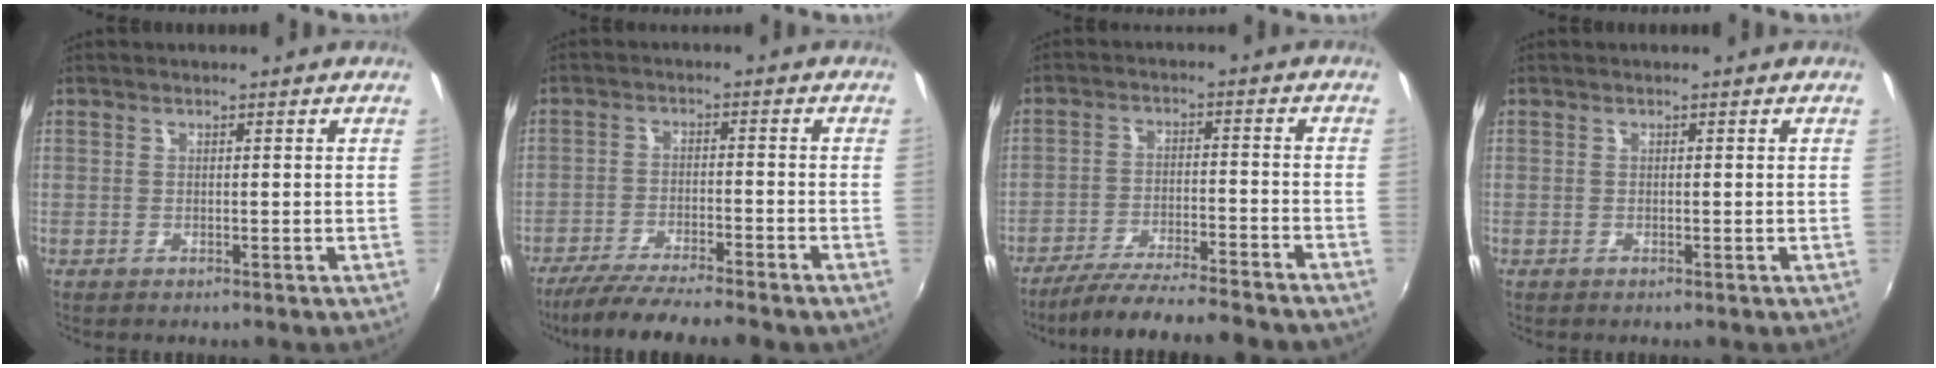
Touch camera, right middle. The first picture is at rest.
{"total": 10.6, "force": [-9.3, -0.1, 5.1], "torque": [-0.109, -0.018, -0.152]}
{"total": 15.9, "force": [-14.2, 0.5, 7.1], "torque": [-0.138, -0.026, -0.217]}
{"total": 0.0}